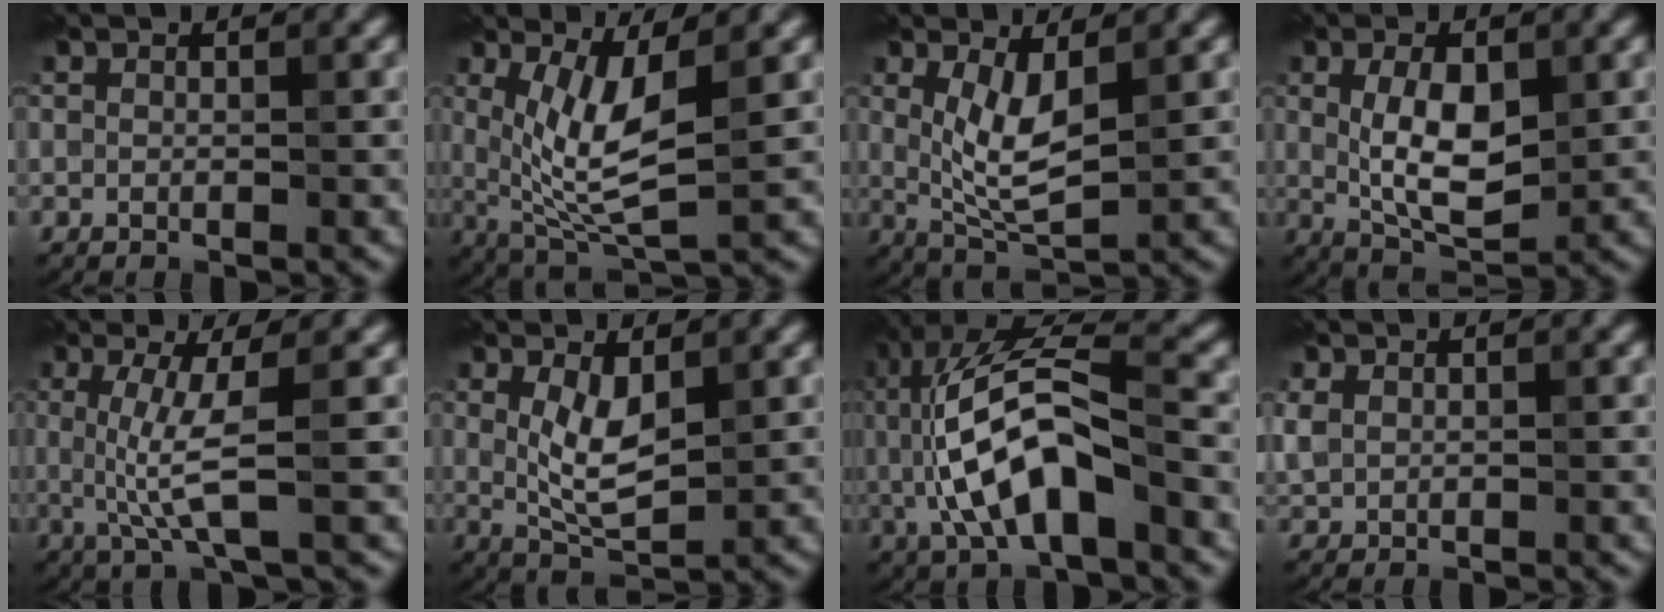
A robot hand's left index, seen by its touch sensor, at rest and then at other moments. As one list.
[{"total": 6.2, "force": [0.9, 1.9, 5.9], "torque": [-0.118, -0.017, 0.025]}, {"total": 4.4, "force": [0.9, 1.5, 4.1], "torque": [-0.081, -0.009, 0.021]}, {"total": 6.2, "force": [0.5, 2.9, 5.5], "torque": [-0.101, -0.003, 0.011]}, {"total": 4.1, "force": [0.1, 0.5, 4.1], "torque": [-0.089, -0.005, 0.003]}, {"total": 3.9, "force": [0.8, 1.5, 3.5], "torque": [-0.074, -0.007, 0.020]}, {"total": 10.1, "force": [-0.6, 4.0, 9.2], "torque": [-0.180, 0.012, -0.017]}, {"total": 1.3, "force": [0.4, 1.1, 0.7], "torque": [-0.017, 0.001, 0.010]}]